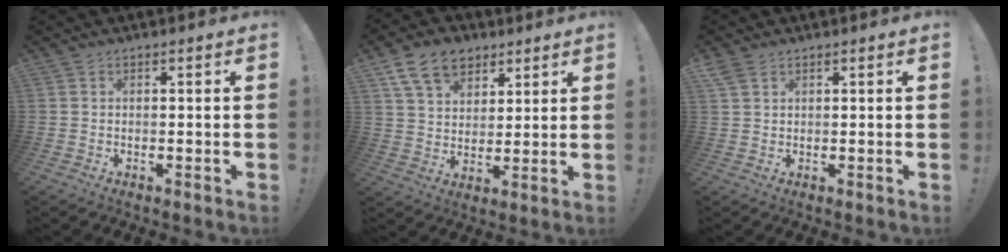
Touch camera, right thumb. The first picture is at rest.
{"total": 13.2, "force": [7.6, 9.0, 5.9], "torque": [-0.098, -0.031, 0.147]}
{"total": 2.8, "force": [1.8, 1.6, 1.5], "torque": [-0.031, -0.003, 0.036]}